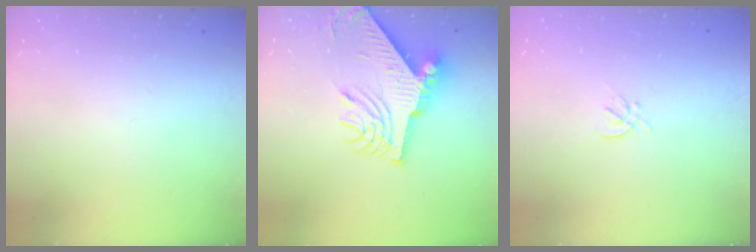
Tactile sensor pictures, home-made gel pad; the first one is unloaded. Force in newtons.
{"total": 12.3, "press": 12.2, "slide": 1.2}
{"total": 1.6, "press": 1.5, "slide": 0.6}